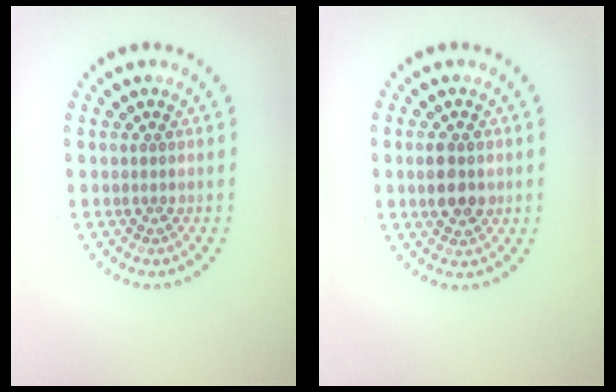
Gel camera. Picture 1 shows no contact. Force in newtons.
{"total": 3.1, "press": 3.1, "slide": 0.2}